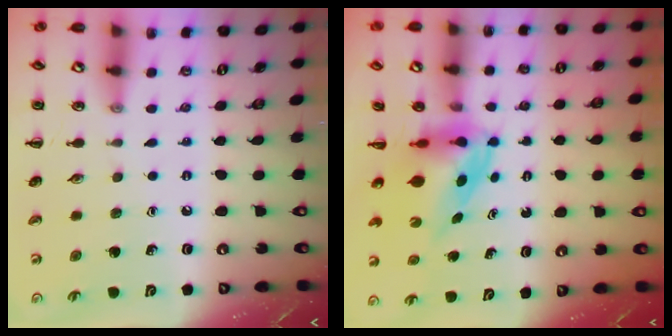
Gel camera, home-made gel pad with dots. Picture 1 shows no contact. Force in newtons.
{"total": 3.8, "press": 3.7, "slide": 1.0}